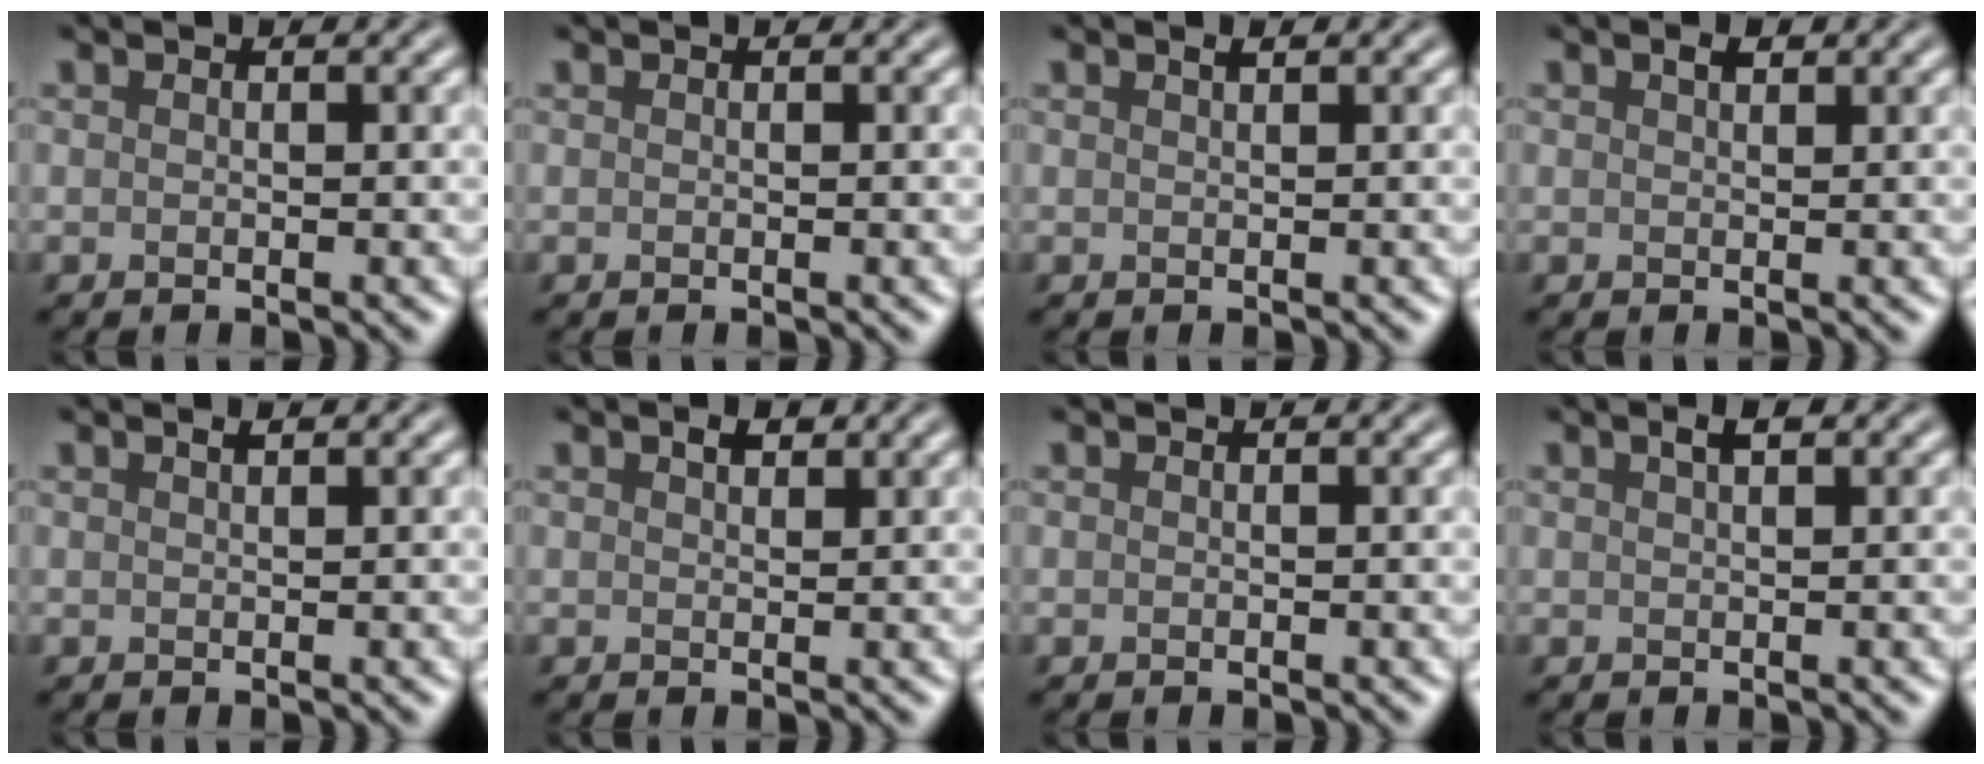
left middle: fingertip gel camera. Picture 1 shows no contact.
{"total": 0.0}
{"total": 0.6, "force": [0.5, 0.1, 0.4], "torque": [-0.006, -0.001, 0.008]}
{"total": 1.0, "force": [0.7, 0.4, 0.7], "torque": [-0.014, 0.001, 0.013]}
{"total": 0.6, "force": [0.5, 0.1, 0.4], "torque": [-0.006, -0.001, 0.009]}
{"total": 1.3, "force": [0.9, 0.6, 0.7], "torque": [-0.013, 0.003, 0.016]}
{"total": 0.0}
{"total": 1.3, "force": [0.8, 0.3, 1.0], "torque": [-0.016, 0.003, 0.013]}